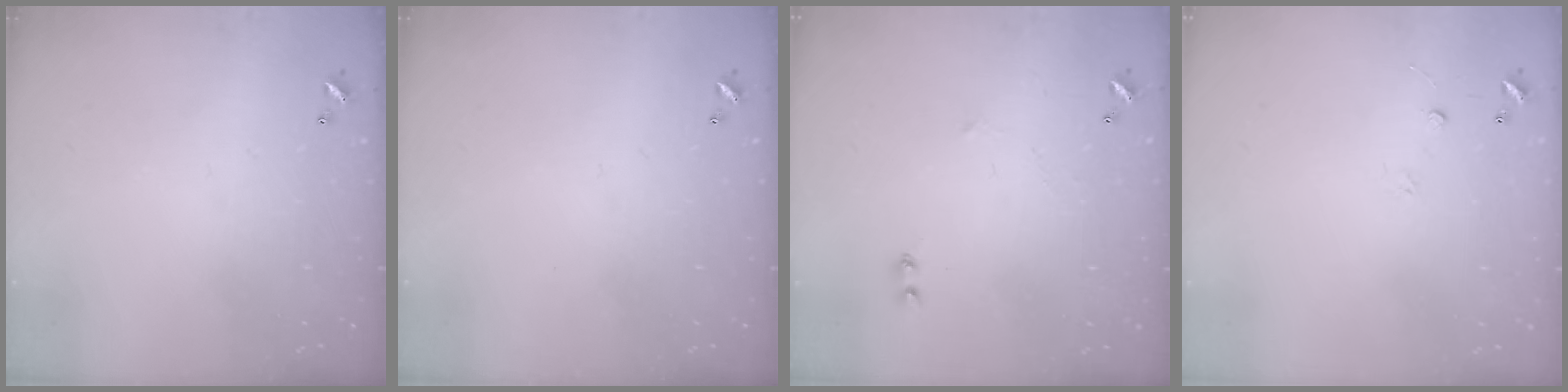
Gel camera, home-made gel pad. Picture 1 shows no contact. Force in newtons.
{"total": 0.0}
{"total": 2.9, "press": 2.9, "slide": 0.4}
{"total": 6.6, "press": 6.6, "slide": 0.6}